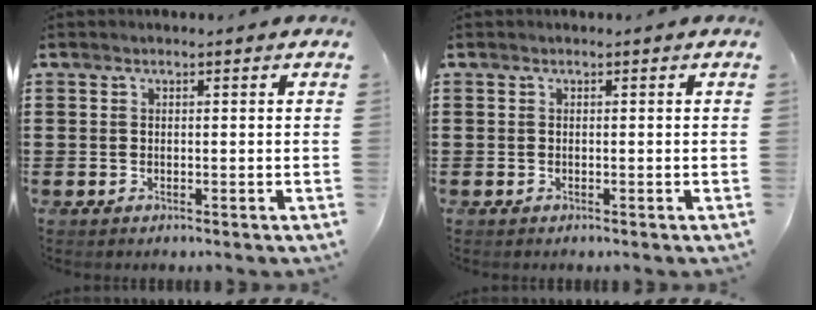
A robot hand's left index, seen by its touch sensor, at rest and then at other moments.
{"total": 0.0}